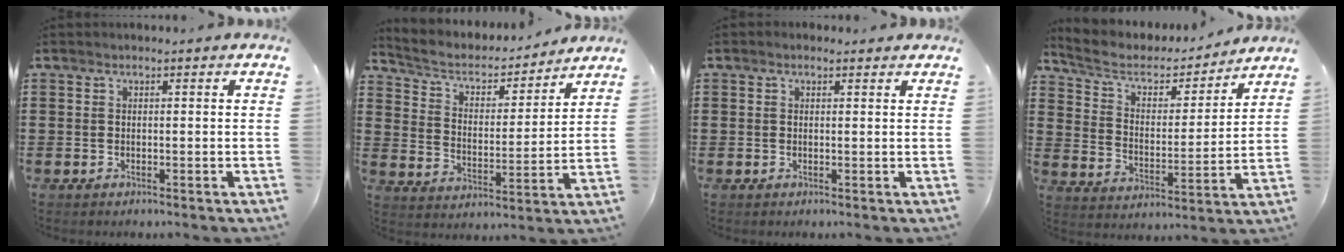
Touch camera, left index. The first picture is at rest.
{"total": 4.2, "force": [3.5, 1.8, 1.6], "torque": [-0.052, -0.021, 0.049]}
{"total": 0.7, "force": [0.4, 0.4, 0.4], "torque": [-0.008, 0.004, 0.008]}
{"total": 5.3, "force": [4.3, 2.4, 2.1], "torque": [-0.067, -0.023, 0.066]}